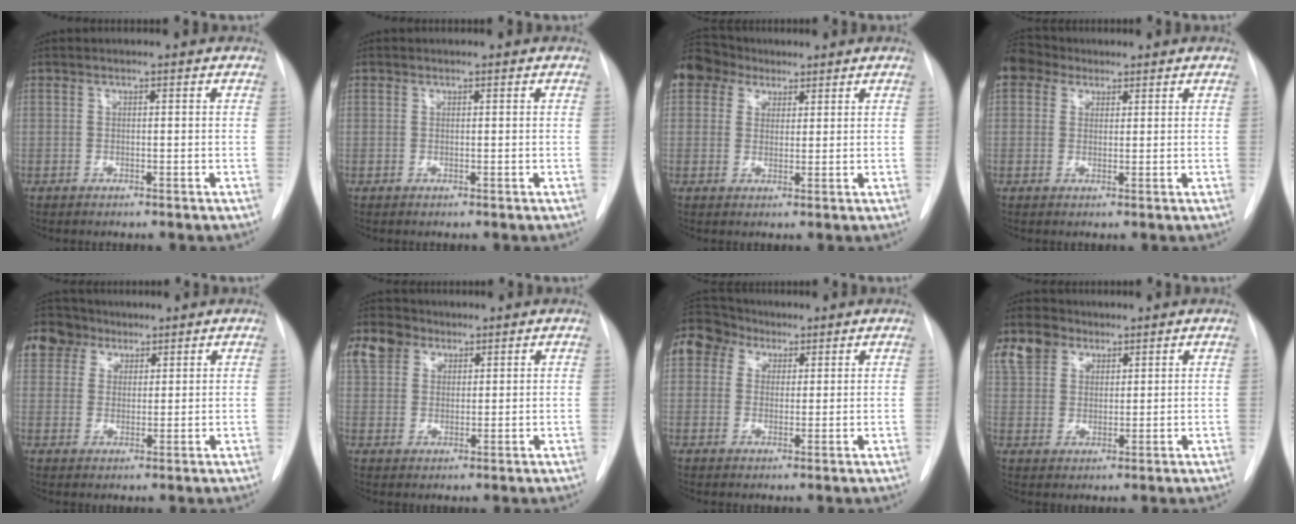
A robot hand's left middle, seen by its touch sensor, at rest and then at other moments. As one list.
[{"total": 0.0}, {"total": 7.8, "force": [5.2, 5.5, 1.6], "torque": [-0.034, 0.037, 0.101]}, {"total": 5.0, "force": [3.6, 3.3, 1.0], "torque": [-0.026, 0.025, 0.069]}, {"total": 8.1, "force": [5.5, 5.7, 1.8], "torque": [-0.039, 0.029, 0.109]}, {"total": 7.8, "force": [4.8, 5.4, 3.1], "torque": [-0.078, 0.028, 0.094]}, {"total": 13.4, "force": [7.2, 10.3, 4.5], "torque": [-0.134, 0.067, 0.139]}, {"total": 9.5, "force": [6.1, 6.5, 3.4], "torque": [-0.085, 0.031, 0.117]}]